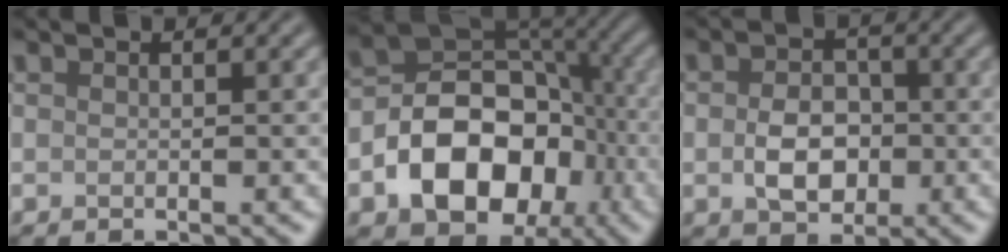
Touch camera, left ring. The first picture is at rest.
{"total": 10.9, "force": [-3.4, 7.9, 6.8], "torque": [-0.098, 0.003, -0.059]}
{"total": 4.1, "force": [-0.5, 3.0, 2.8], "torque": [-0.047, 0.001, -0.012]}